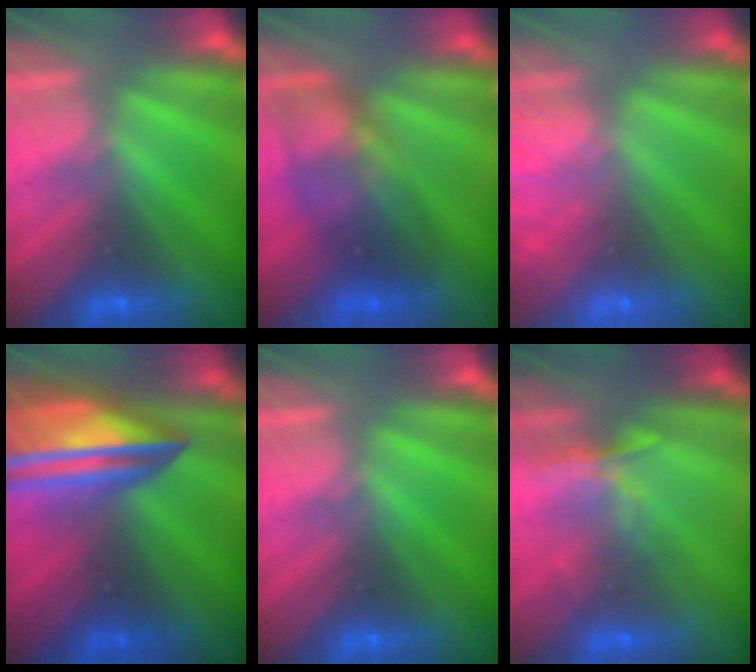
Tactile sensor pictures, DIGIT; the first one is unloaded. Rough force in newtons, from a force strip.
{"total": 6.1}
{"total": 8.4}
{"total": 7.2}
{"total": 0.0}
{"total": 2.4}